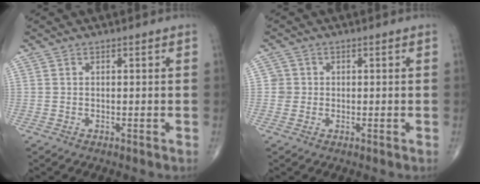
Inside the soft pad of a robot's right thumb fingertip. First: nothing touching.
{"total": 2.0, "force": [0.1, 2.0, 0.0], "torque": [0.016, 0.006, -0.002]}